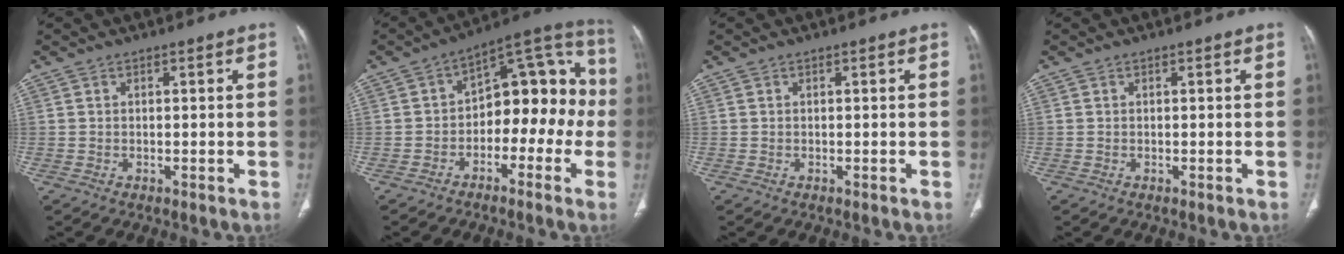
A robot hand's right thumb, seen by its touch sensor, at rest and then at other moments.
{"total": 15.9, "force": [-2.5, 9.7, 12.3], "torque": [-0.109, 0.062, -0.047]}
{"total": 0.0}
{"total": 0.0}